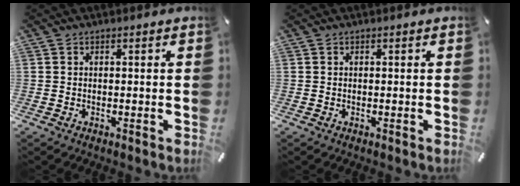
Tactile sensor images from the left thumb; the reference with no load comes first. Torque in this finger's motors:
{"motor_torque": [0.00, 0.00, 0.00, 0.00, 0.00]}